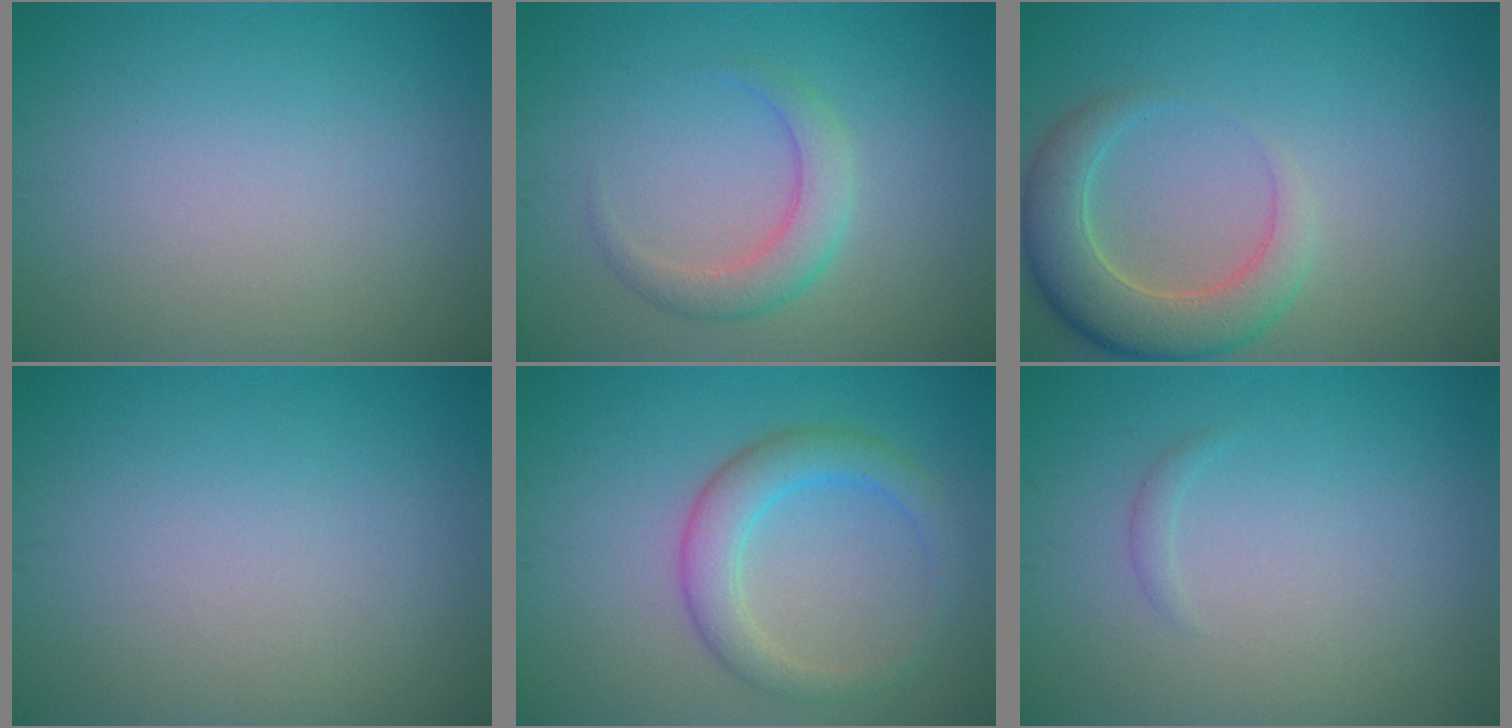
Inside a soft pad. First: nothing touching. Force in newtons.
{"total": 2.8, "press": 2.8, "slide": 0.2}
{"total": 5.3, "press": 5.3, "slide": 0.6}
{"total": 0.0}
{"total": 3.8, "press": 3.8, "slide": 0.1}
{"total": 0.6, "press": 0.6, "slide": 0.1}